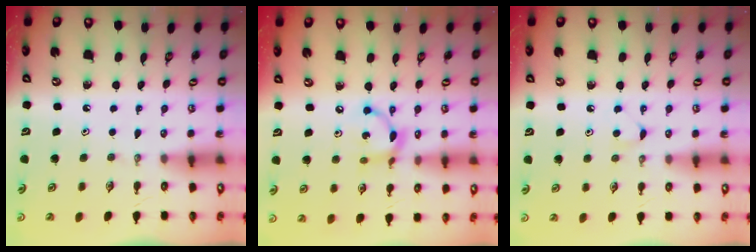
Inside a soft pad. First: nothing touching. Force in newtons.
{"total": 8.3, "press": 8.3, "slide": 0.3}
{"total": 3.2, "press": 3.2, "slide": 0.5}